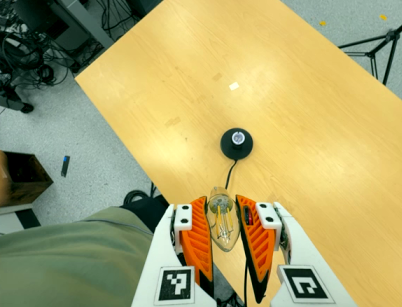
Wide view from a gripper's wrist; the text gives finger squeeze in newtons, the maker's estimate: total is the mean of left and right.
{"total": 21.8, "left": 24.5, "right": 19.1}